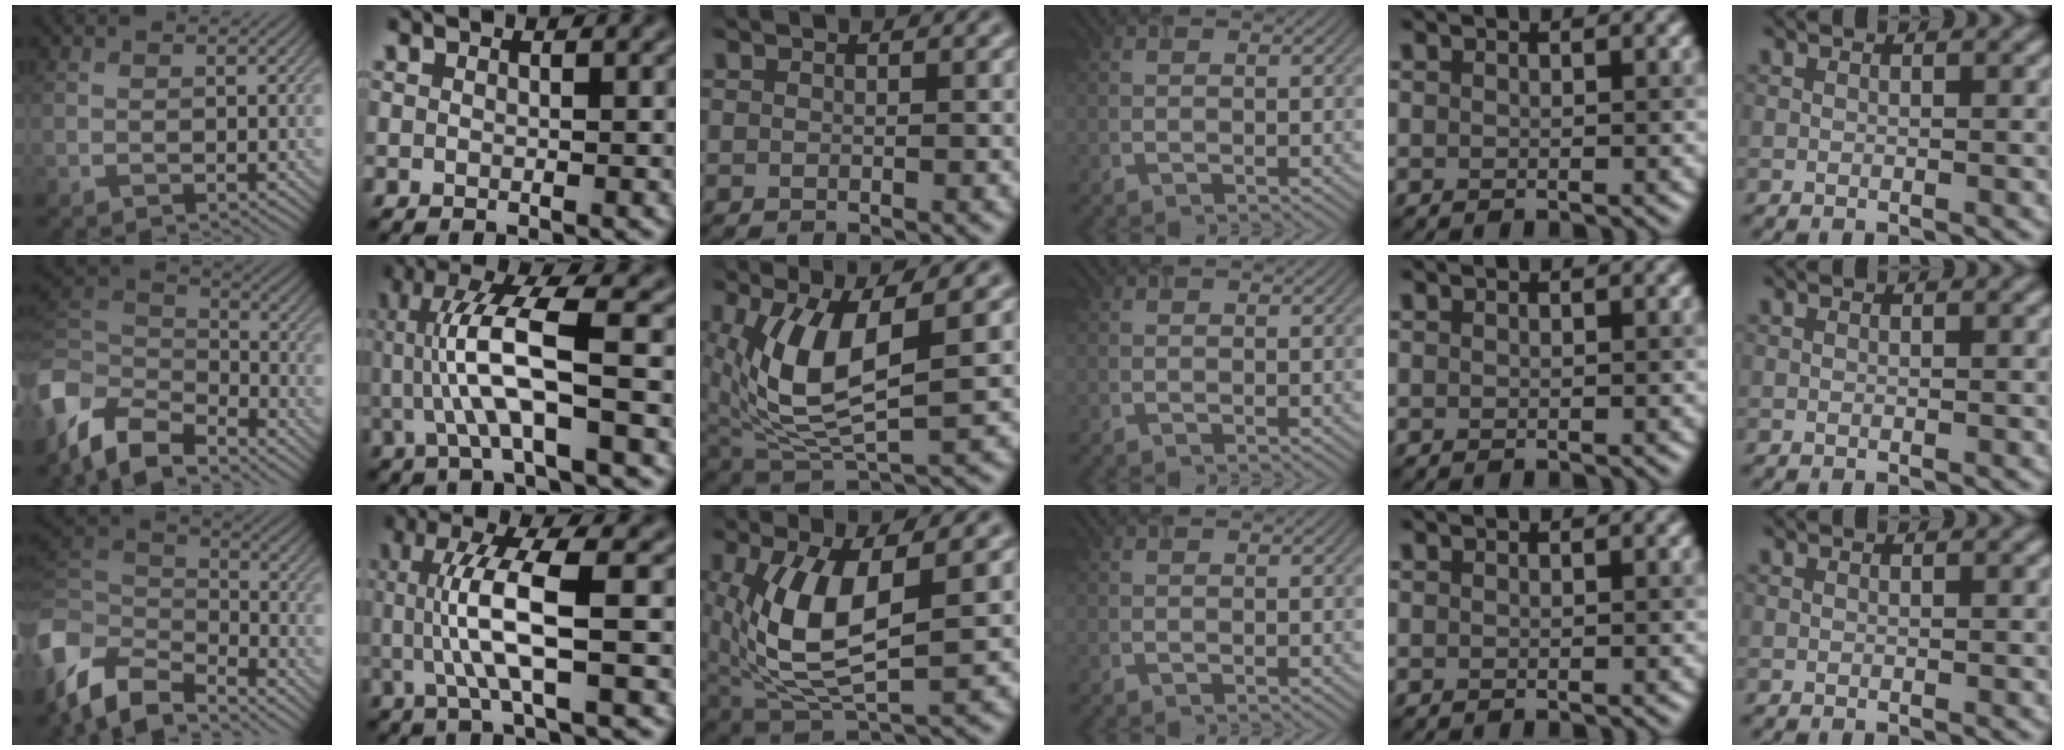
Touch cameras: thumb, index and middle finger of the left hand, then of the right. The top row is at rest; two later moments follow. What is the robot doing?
{"motion": "lift_and_place", "object": "timer"}